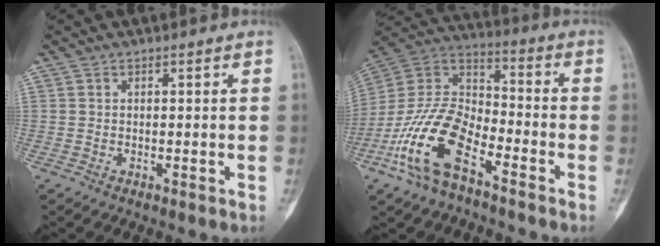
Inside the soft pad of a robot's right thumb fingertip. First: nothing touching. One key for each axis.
{"total": 17.1, "fx": -8.8, "fy": 8.1, "fz": 12.2, "tx": -0.234, "ty": 0.060, "tz": -0.178}